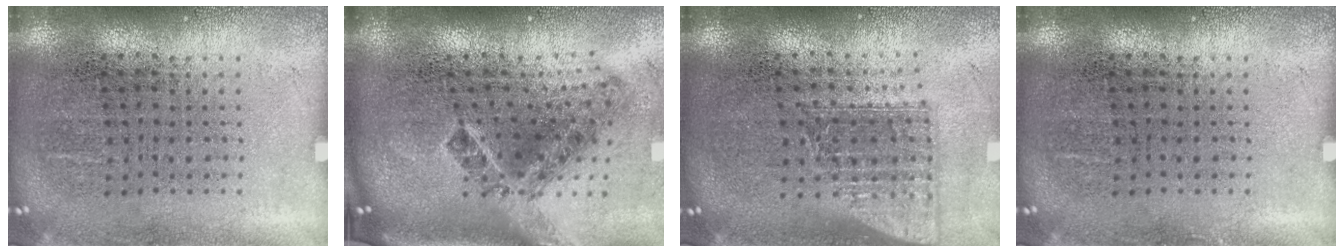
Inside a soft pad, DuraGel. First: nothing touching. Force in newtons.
{"total": 2.2, "press": 1.4, "slide": 1.7}
{"total": 1.5, "press": 1.2, "slide": 1.0}
{"total": 0.0}